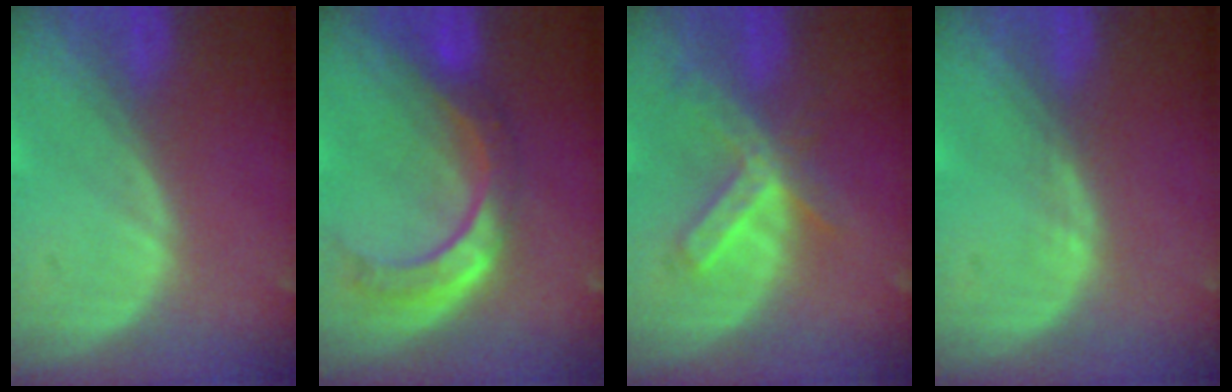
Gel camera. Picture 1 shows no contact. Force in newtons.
{"total": 8.5, "press": 7.2, "slide": 4.5}
{"total": 6.5, "press": 5.9, "slide": 2.8}
{"total": 0.8, "press": 0.6, "slide": 0.5}